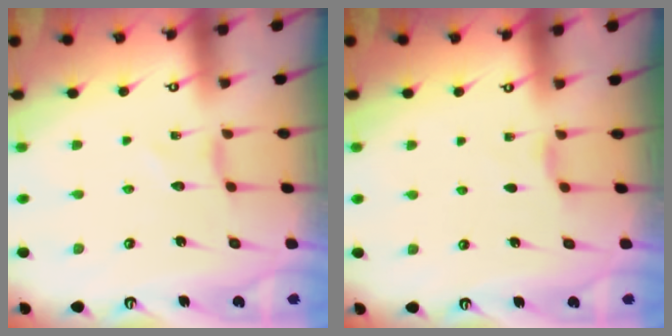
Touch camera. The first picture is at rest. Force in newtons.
{"total": 2.7, "press": 2.7, "slide": 0.3}